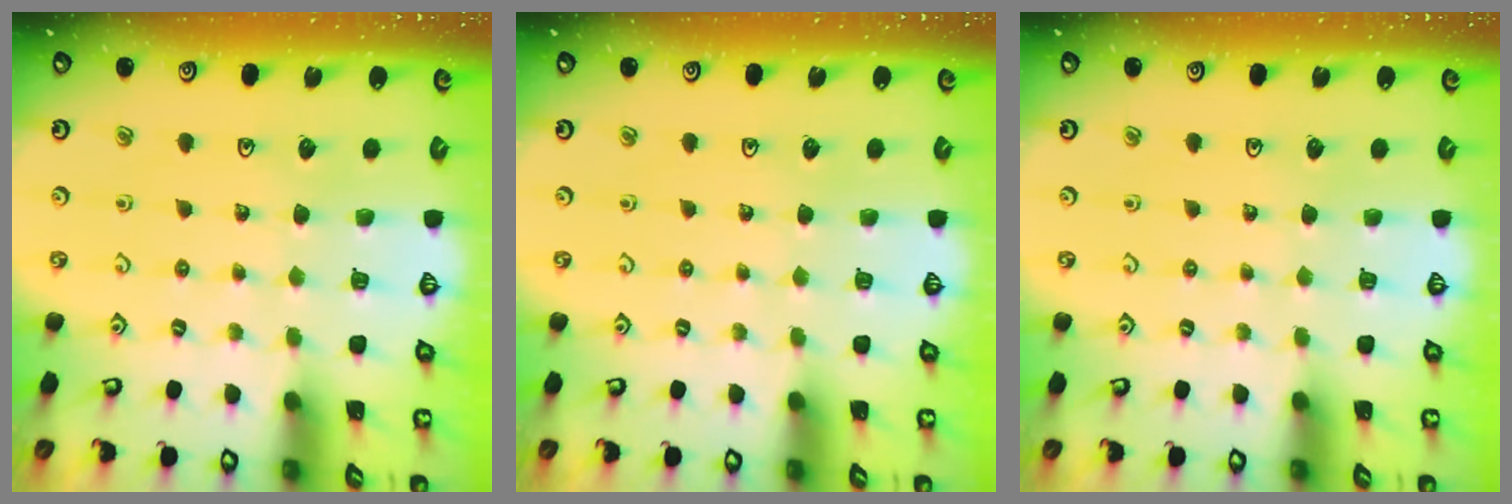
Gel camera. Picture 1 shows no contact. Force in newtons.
{"total": 0.0}
{"total": 0.0}